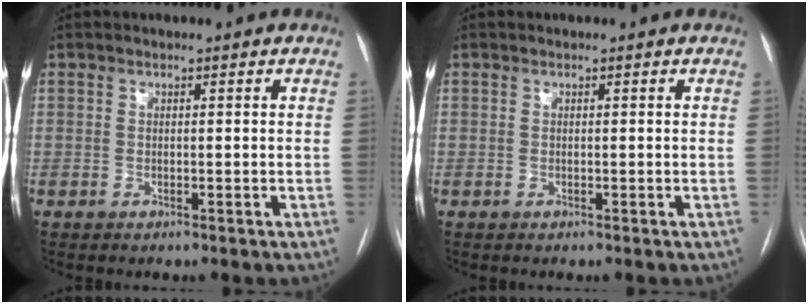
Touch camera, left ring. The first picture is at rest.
{"total": 0.0}